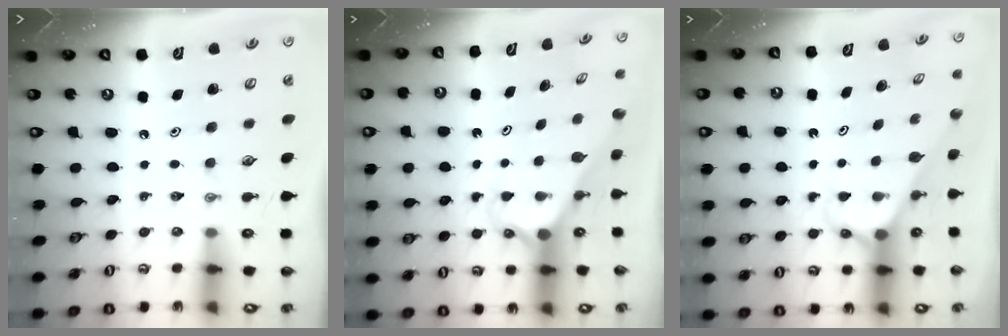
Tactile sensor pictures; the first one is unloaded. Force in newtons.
{"total": 2.6, "press": 2.6, "slide": 0.1}
{"total": 2.7, "press": 2.7, "slide": 0.2}